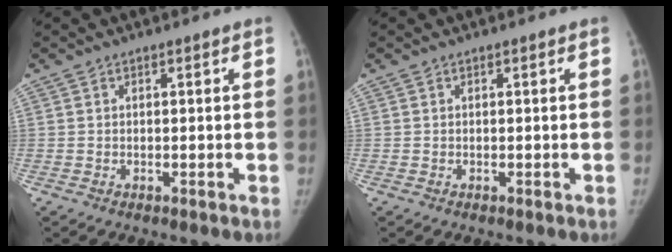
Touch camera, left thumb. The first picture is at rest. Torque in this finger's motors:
{"motor_torque": [-0.07, 0.04, 0.16, -0.14, 0.00]}